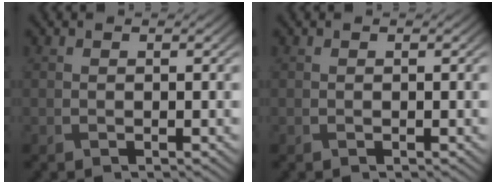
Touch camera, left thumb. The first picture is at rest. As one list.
[{"total": 0.0}]